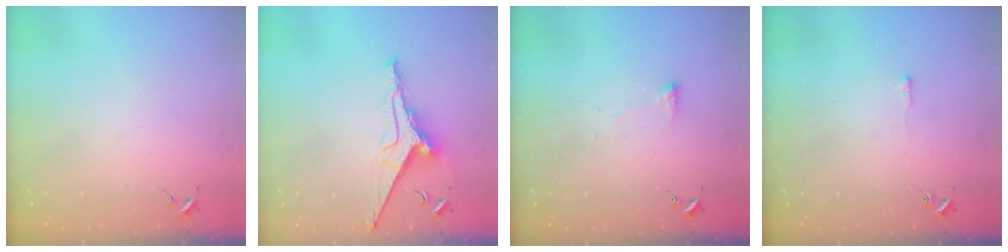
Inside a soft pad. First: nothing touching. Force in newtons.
{"total": 11.3, "press": 11.3, "slide": 0.8}
{"total": 2.8, "press": 2.7, "slide": 0.8}
{"total": 2.6, "press": 2.6, "slide": 0.4}